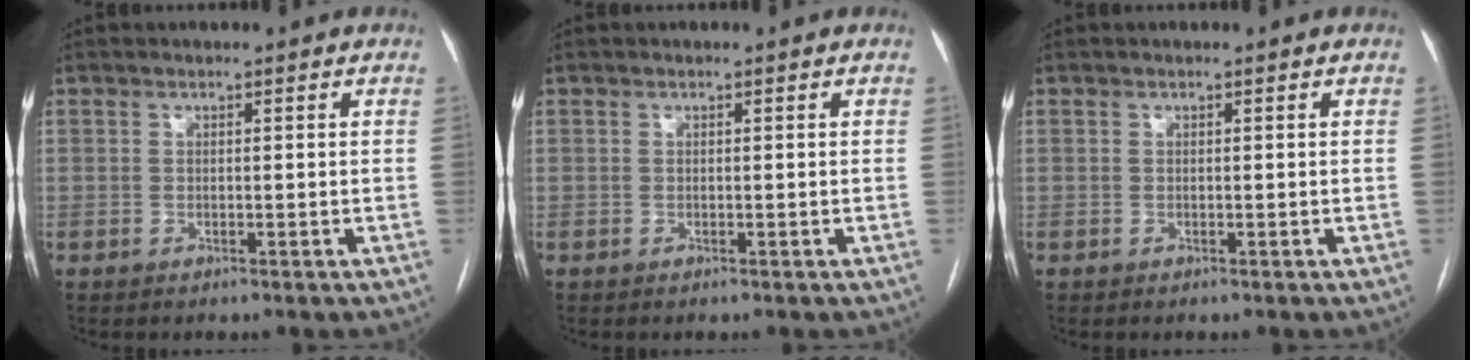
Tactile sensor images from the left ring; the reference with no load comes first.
{"total": 0.0}
{"total": 0.0}